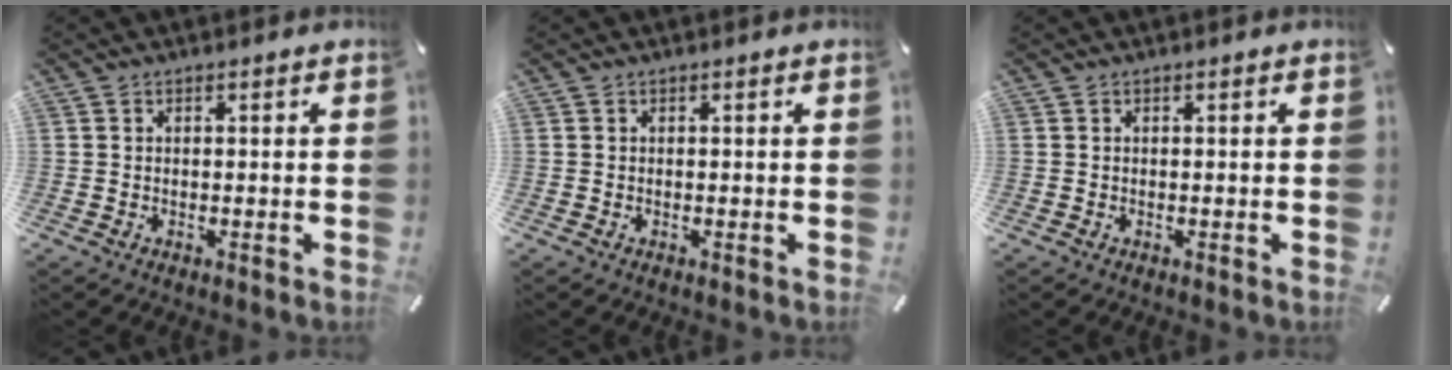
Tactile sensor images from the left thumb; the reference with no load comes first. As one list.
[{"total": 0.0}, {"total": 0.0}]